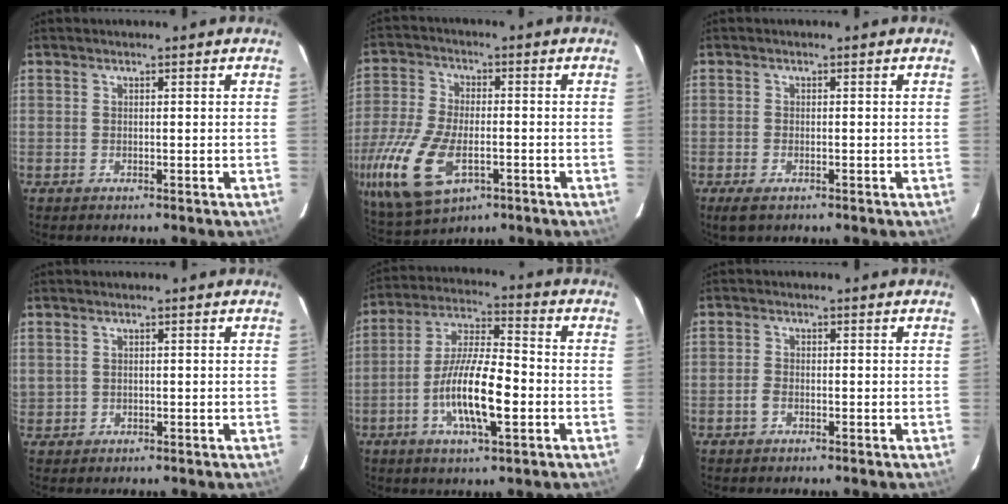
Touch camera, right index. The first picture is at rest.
{"total": 18.6, "force": [-7.3, 9.8, 13.9], "torque": [-0.328, -0.036, -0.129]}
{"total": 2.8, "force": [-1.9, 1.2, 1.7], "torque": [-0.039, -0.009, -0.036]}
{"total": 1.5, "force": [0.6, 1.2, 0.6], "torque": [-0.010, 0.005, 0.016]}
{"total": 13.3, "force": [-3.8, 3.3, 12.3], "torque": [-0.239, -0.002, -0.072]}
{"total": 1.9, "force": [-1.0, 1.2, 1.0], "torque": [-0.024, 0.001, -0.022]}